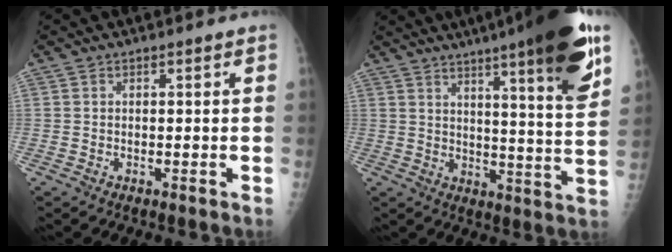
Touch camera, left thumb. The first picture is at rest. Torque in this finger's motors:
{"motor_torque": [2.53, 1.69, 1.57, -1.08, 0.39]}